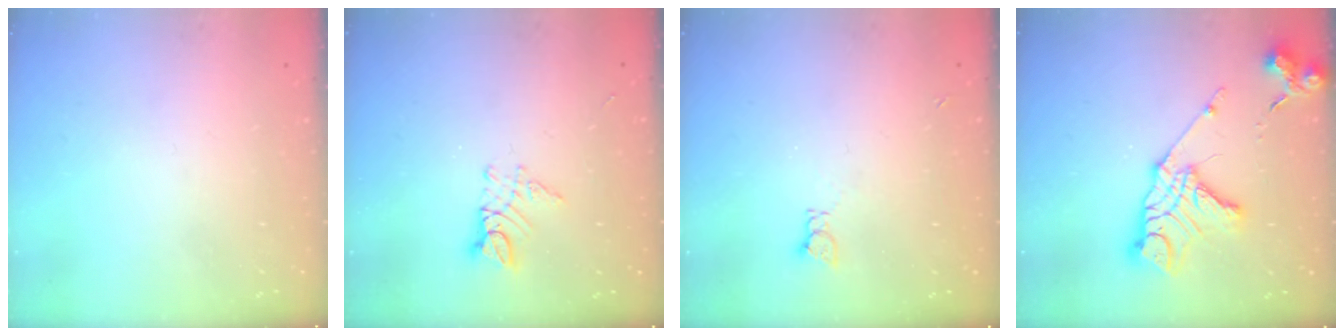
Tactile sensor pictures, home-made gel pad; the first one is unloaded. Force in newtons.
{"total": 5.6, "press": 5.6, "slide": 0.3}
{"total": 2.0, "press": 2.0, "slide": 0.3}
{"total": 15.7, "press": 15.6, "slide": 1.8}